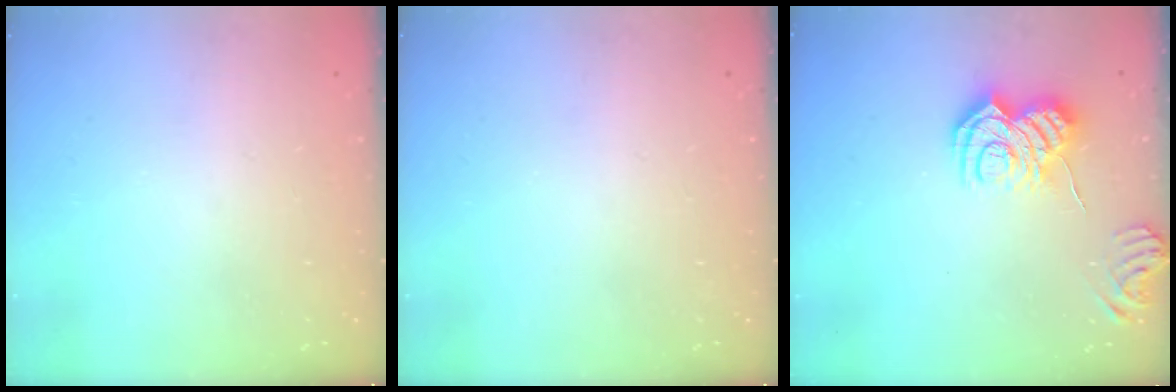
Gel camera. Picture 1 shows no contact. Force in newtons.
{"total": 0.0}
{"total": 10.1, "press": 10.1, "slide": 0.9}